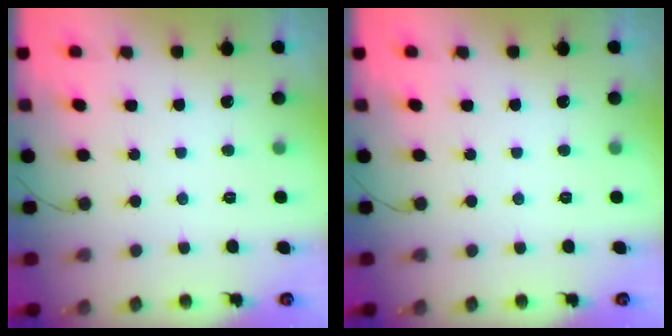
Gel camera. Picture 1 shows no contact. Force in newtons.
{"total": 0.0}